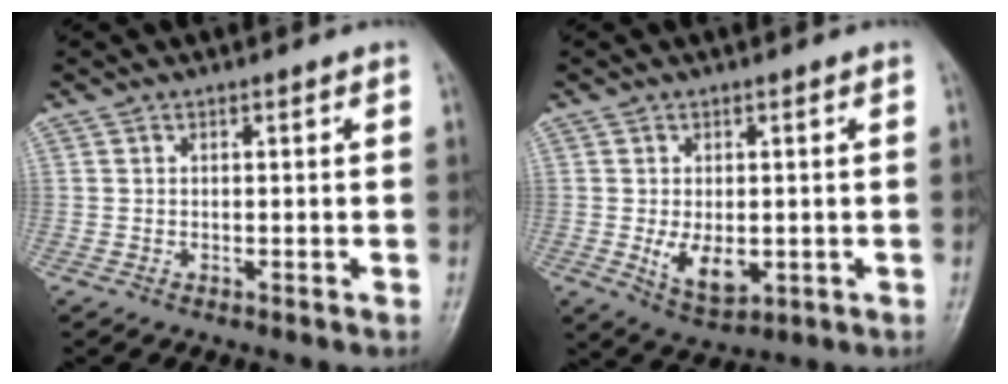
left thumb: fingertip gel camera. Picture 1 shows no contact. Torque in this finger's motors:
{"motor_torque": [0.86, 1.05, 0.85, 0.12, 0.05]}